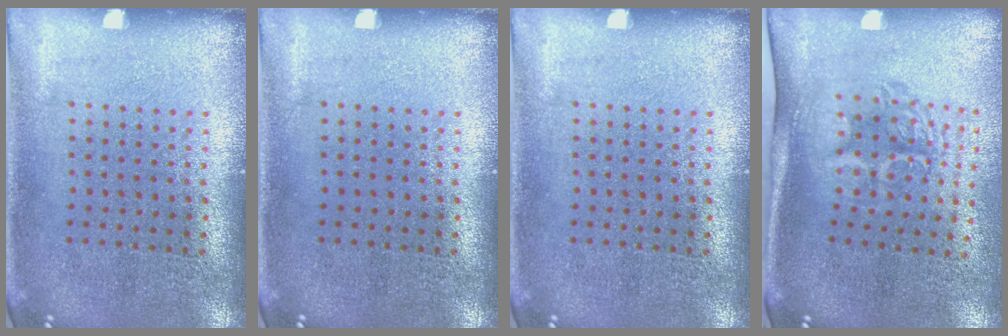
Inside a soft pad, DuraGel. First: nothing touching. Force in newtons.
{"total": 0.0}
{"total": 0.0}
{"total": 1.7, "press": 1.3, "slide": 1.2}